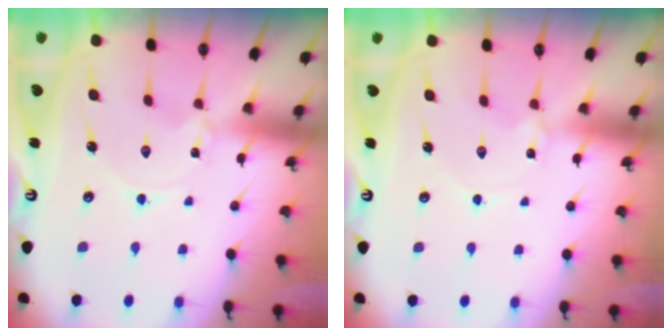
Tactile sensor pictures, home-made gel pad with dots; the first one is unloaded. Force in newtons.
{"total": 2.2, "press": 2.2, "slide": 0.2}